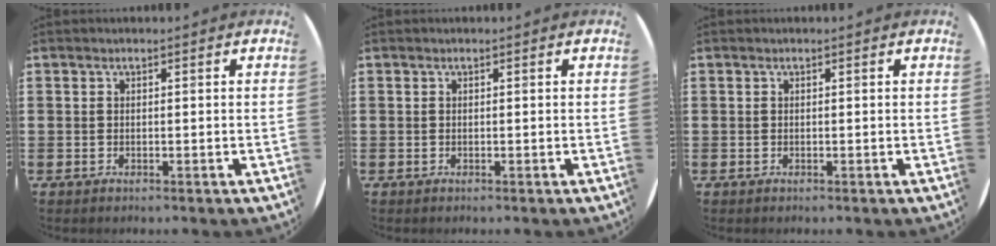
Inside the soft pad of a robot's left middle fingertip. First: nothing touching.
{"total": 0.0}
{"total": 0.0}